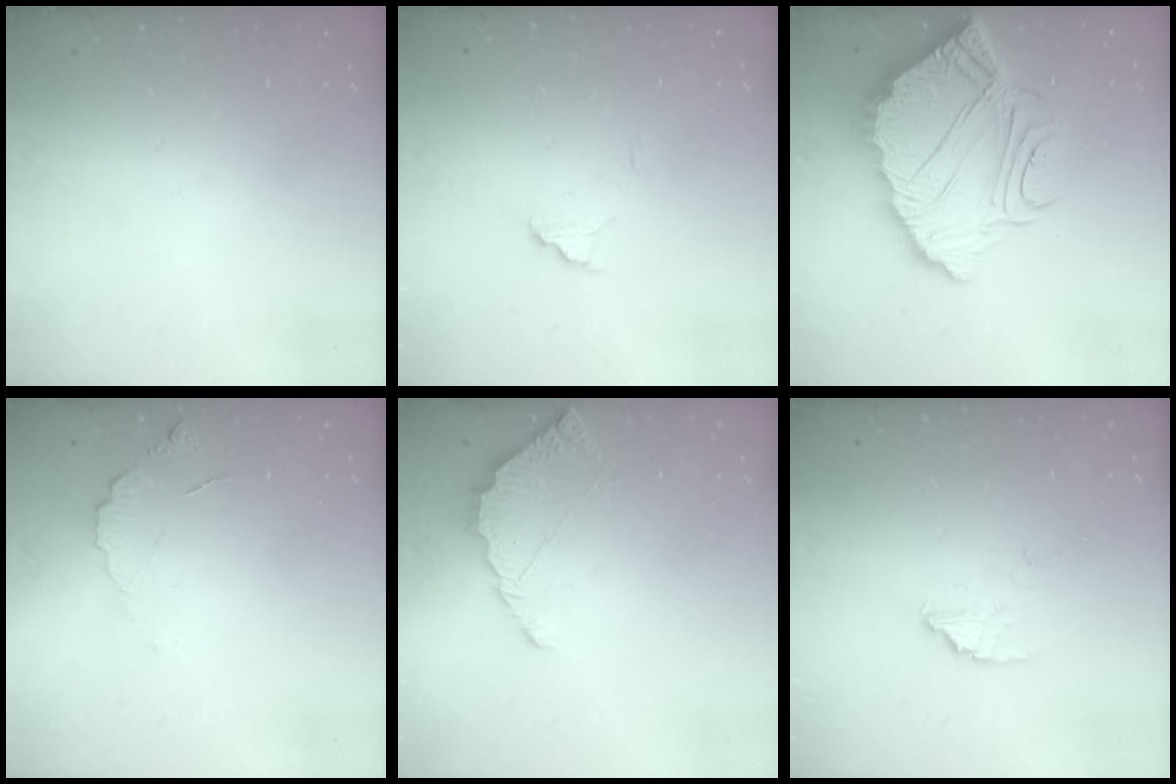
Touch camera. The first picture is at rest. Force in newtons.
{"total": 6.9, "press": 6.9, "slide": 0.6}
{"total": 15.5, "press": 15.4, "slide": 1.1}
{"total": 3.9, "press": 3.8, "slide": 0.3}
{"total": 3.7, "press": 3.7, "slide": 0.3}
{"total": 2.8, "press": 2.8, "slide": 0.1}